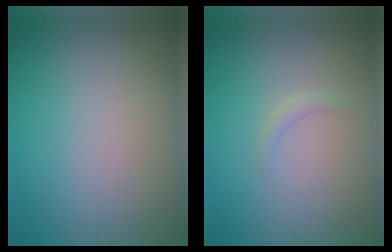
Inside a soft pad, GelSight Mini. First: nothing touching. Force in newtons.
{"total": 0.7, "press": 0.7, "slide": 0.1}